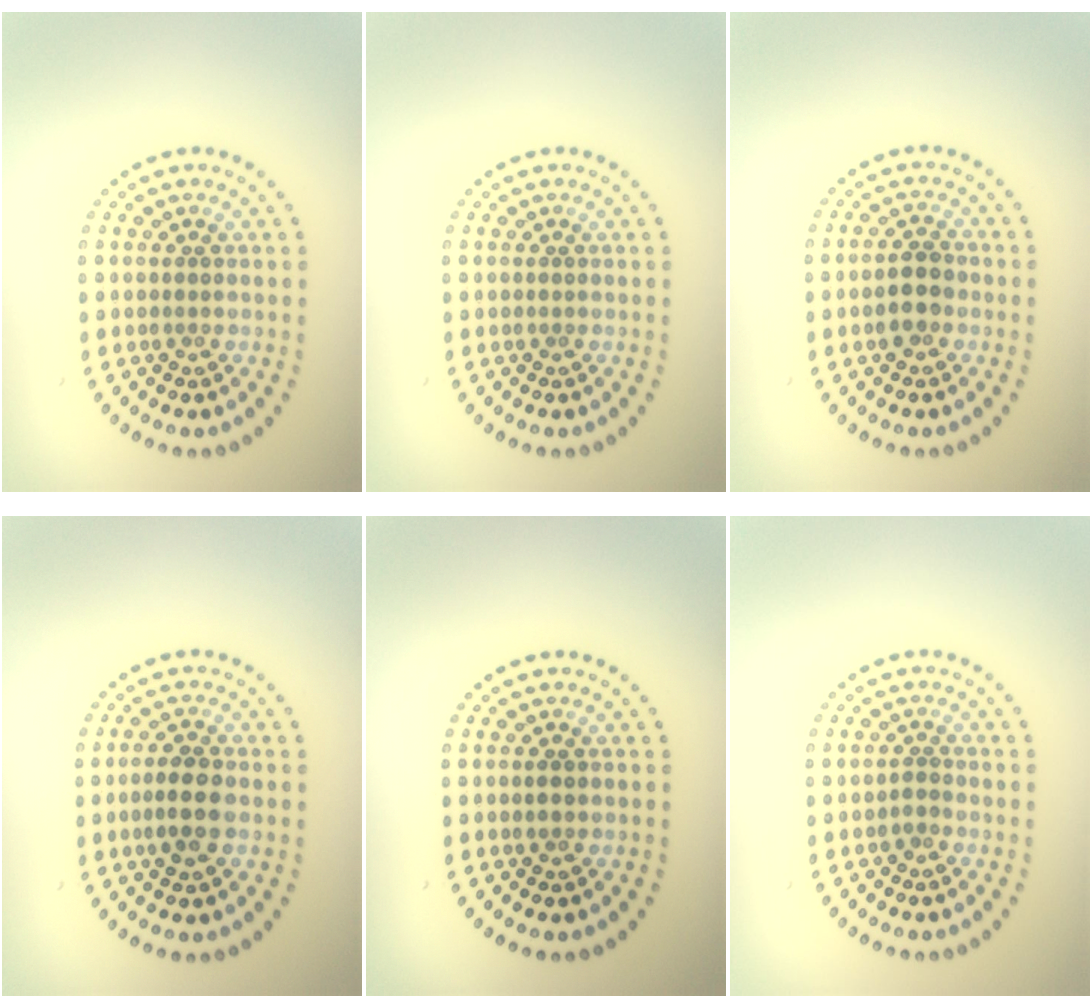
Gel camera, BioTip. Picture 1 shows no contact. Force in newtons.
{"total": 0.0}
{"total": 2.4, "press": 2.3, "slide": 0.6}
{"total": 2.9, "press": 2.8, "slide": 0.4}
{"total": 0.8, "press": 0.8, "slide": 0.3}
{"total": 0.7, "press": 0.2, "slide": 0.6}